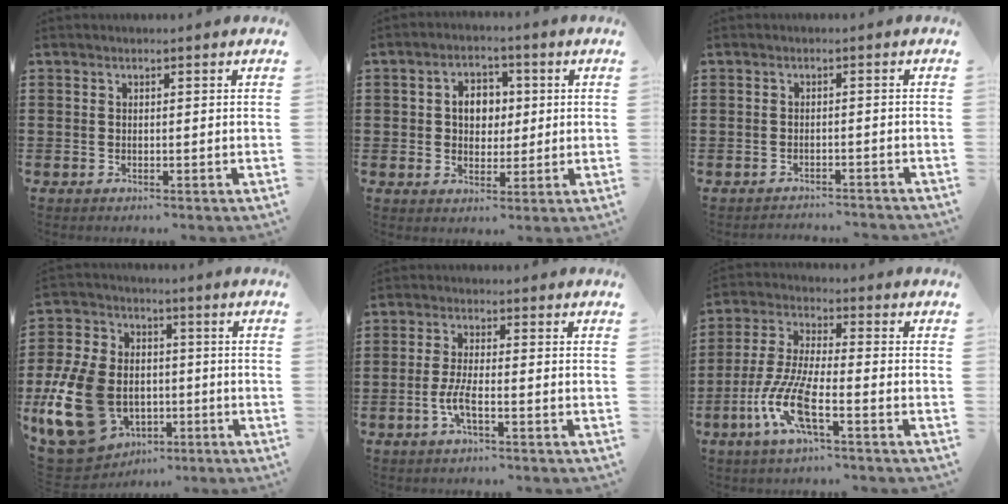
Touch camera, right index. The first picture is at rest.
{"total": 4.9, "force": [0.4, 3.9, 2.9], "torque": [-0.062, 0.012, 0.000]}
{"total": 1.8, "force": [-1.8, 0.1, -0.3], "torque": [0.001, 0.003, -0.040]}
{"total": 16.7, "force": [-4.2, 12.2, 10.6], "torque": [-0.275, 0.017, -0.078]}
{"total": 3.8, "force": [-1.7, 0.7, 3.3], "torque": [-0.078, -0.005, -0.037]}
{"total": 9.4, "force": [-4.5, 2.3, 8.0], "torque": [-0.198, -0.014, -0.091]}